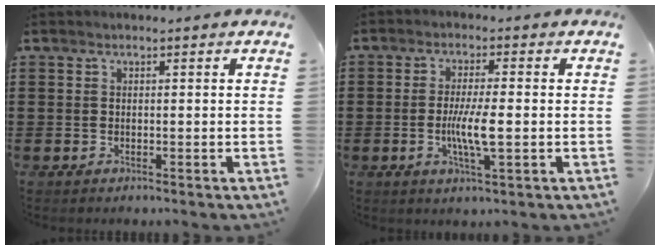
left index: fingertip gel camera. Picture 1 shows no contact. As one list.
[{"total": 6.1, "force": [-0.7, 0.9, 6.0], "torque": [-0.116, -0.005, -0.019]}]